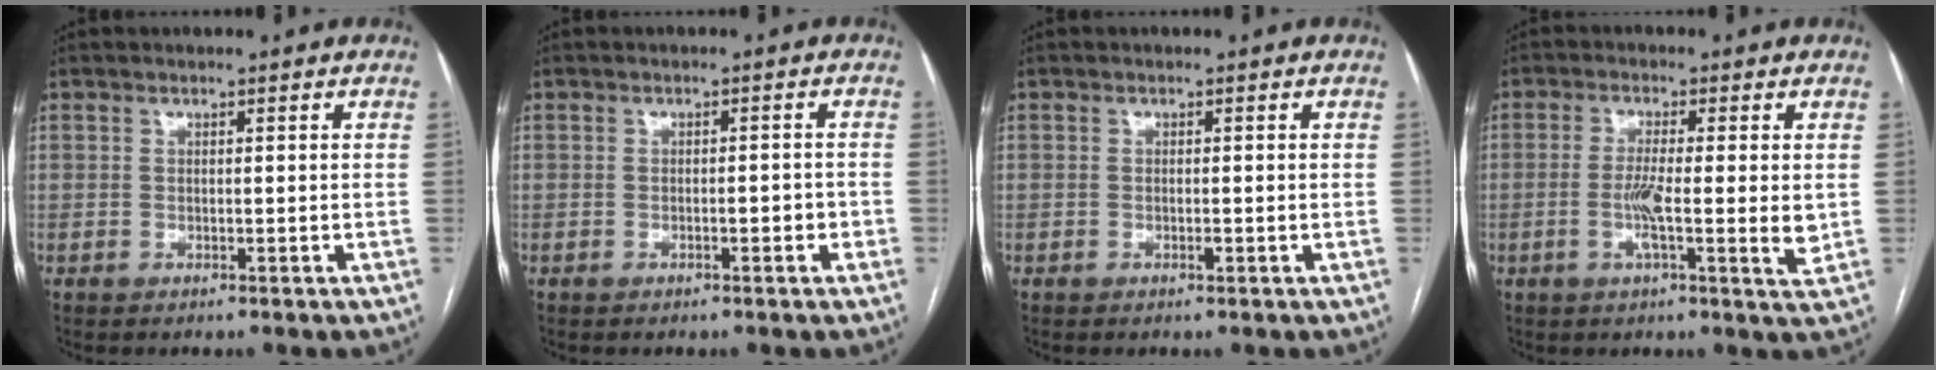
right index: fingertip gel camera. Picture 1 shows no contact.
{"total": 1.7, "force": [-0.7, 0.7, 1.4], "torque": [-0.020, 0.004, -0.008]}
{"total": 0.7, "force": [-0.2, 0.2, 0.6], "torque": [-0.011, -0.001, -0.003]}
{"total": 7.1, "force": [-0.6, 0.7, 7.0], "torque": [-0.123, -0.009, -0.018]}